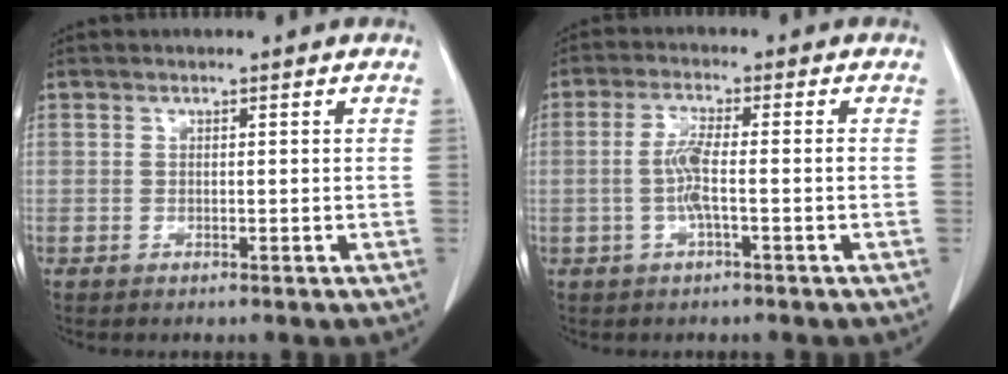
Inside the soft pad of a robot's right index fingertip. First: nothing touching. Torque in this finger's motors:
{"motor_torque": [0.83, -0.28, 0.36, 0.09]}